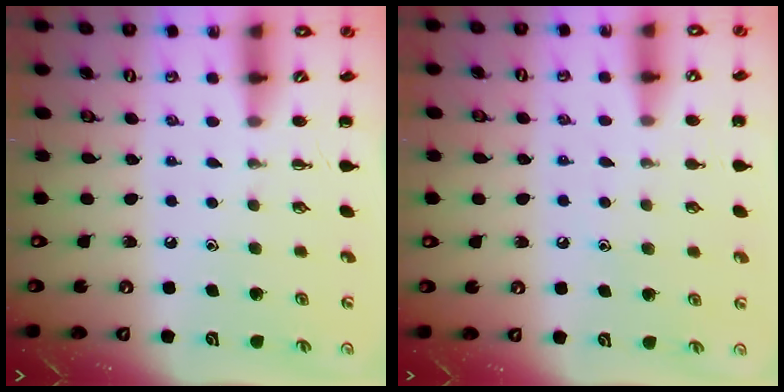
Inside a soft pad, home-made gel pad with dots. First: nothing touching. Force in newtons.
{"total": 5.4, "press": 5.2, "slide": 1.7}